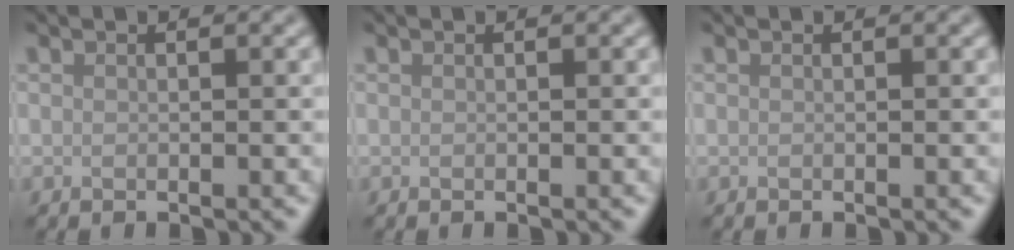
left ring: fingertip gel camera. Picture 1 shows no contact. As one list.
[{"total": 0.0}, {"total": 0.0}]